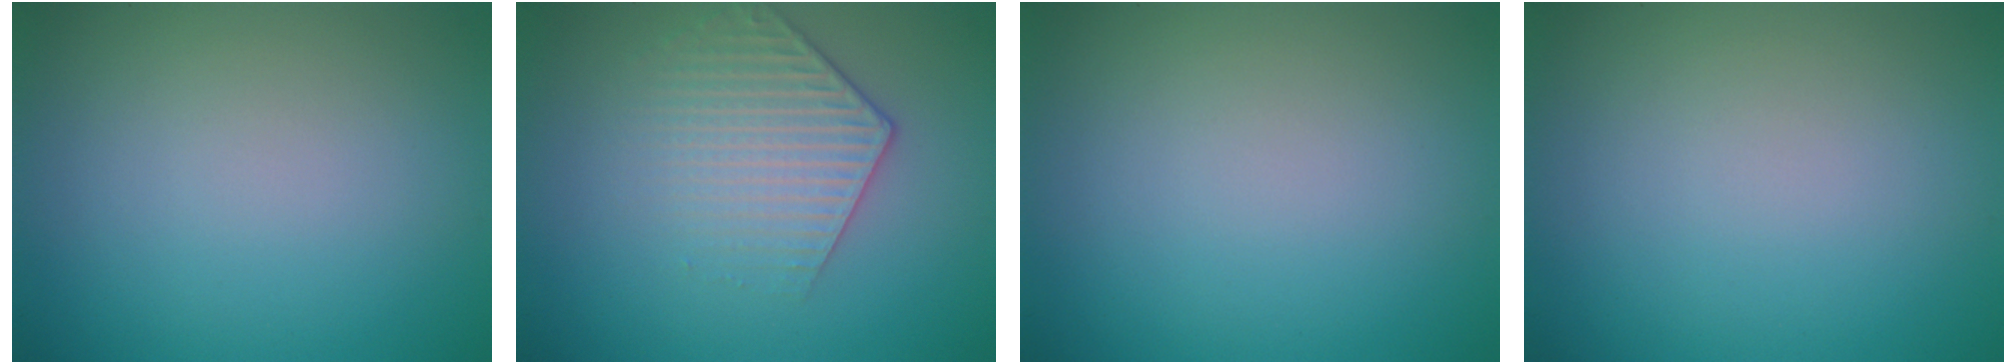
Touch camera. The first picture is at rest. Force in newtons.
{"total": 3.1, "press": 2.8, "slide": 1.4}
{"total": 0.0}
{"total": 0.0}